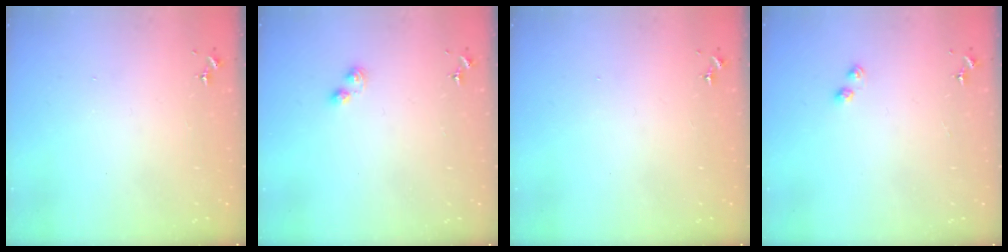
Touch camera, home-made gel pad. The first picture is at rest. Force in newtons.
{"total": 3.3, "press": 3.3, "slide": 0.4}
{"total": 0.0}
{"total": 3.6, "press": 3.6, "slide": 0.4}